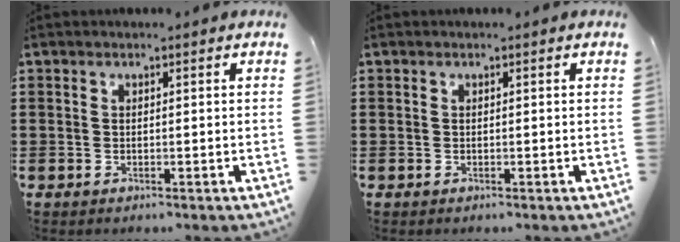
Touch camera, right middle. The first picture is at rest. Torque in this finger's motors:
{"motor_torque": [0.00, 0.00, 0.08, -0.01]}